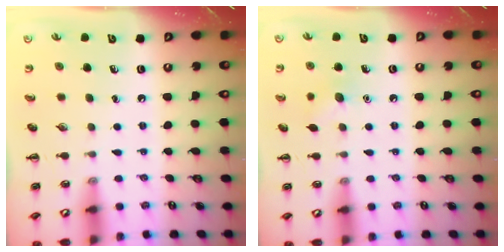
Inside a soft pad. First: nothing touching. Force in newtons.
{"total": 6.5, "press": 6.3, "slide": 1.3}